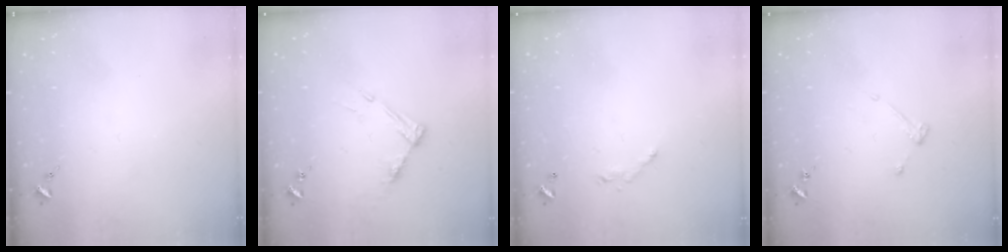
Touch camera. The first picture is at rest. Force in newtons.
{"total": 8.1, "press": 8.1, "slide": 0.6}
{"total": 6.0, "press": 6.0, "slide": 0.4}
{"total": 3.1, "press": 3.0, "slide": 0.5}